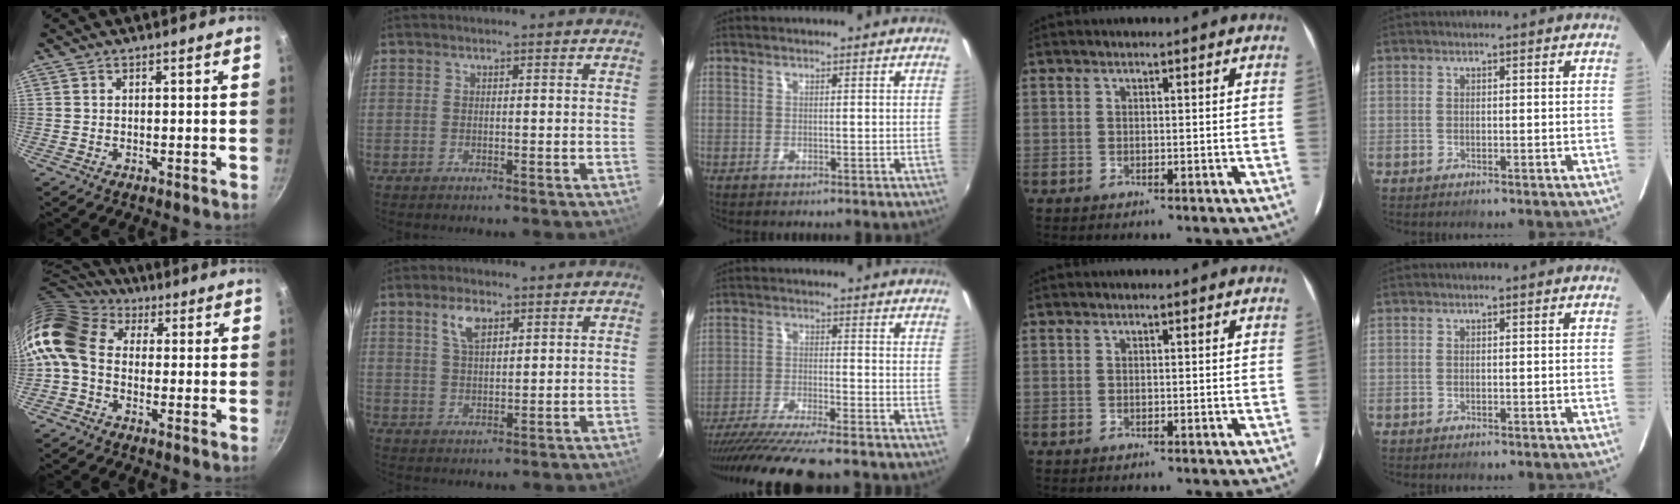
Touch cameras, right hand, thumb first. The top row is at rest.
{"thumb": {"total": 14.0, "force": [0.6, 10.6, 9.1], "torque": [-0.182, 0.036, -0.010]}, "index": {"total": 4.9, "force": [2.6, 2.3, 3.5], "torque": [-0.064, 0.009, 0.051]}, "middle": {"total": 15.7, "force": [-13.5, 0.7, 7.8], "torque": [-0.158, -0.043, -0.224]}}